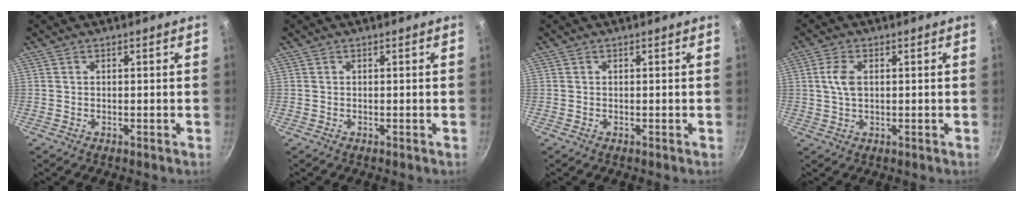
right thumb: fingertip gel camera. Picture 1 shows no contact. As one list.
[{"total": 0.0}, {"total": 0.0}, {"total": 4.2, "force": [0.8, 2.4, 3.3], "torque": [-0.069, 0.003, 0.013]}]